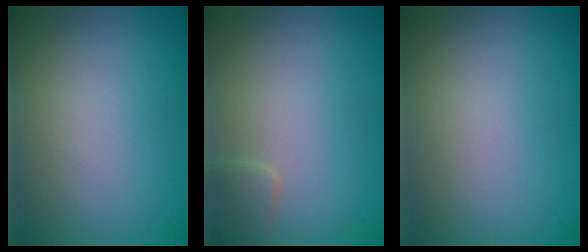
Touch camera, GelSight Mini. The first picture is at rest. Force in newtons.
{"total": 1.4, "press": 1.4, "slide": 0.1}
{"total": 0.0}